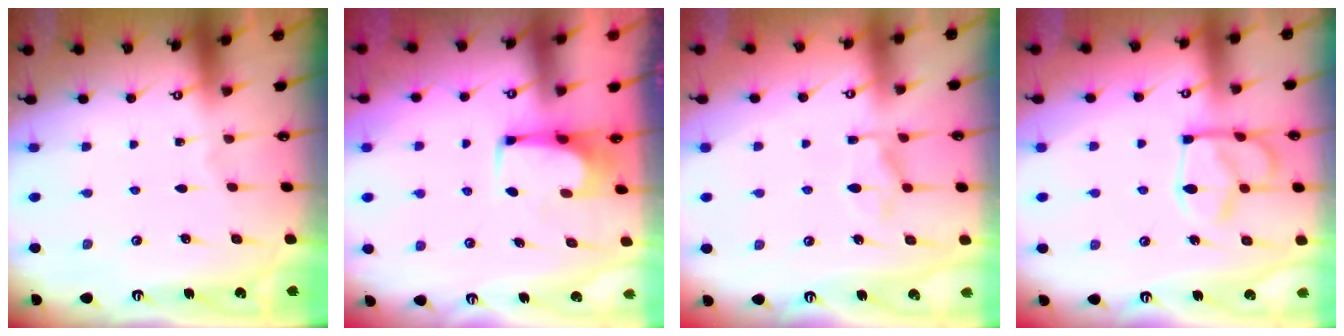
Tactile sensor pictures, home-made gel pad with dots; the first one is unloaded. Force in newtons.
{"total": 1.5, "press": 1.4, "slide": 0.2}
{"total": 2.6, "press": 2.1, "slide": 1.5}
{"total": 11.4, "press": 11.3, "slide": 1.1}